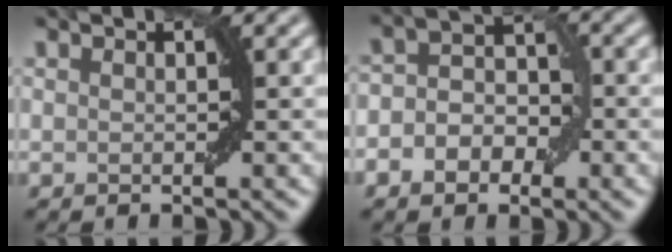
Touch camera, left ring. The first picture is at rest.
{"total": 4.1, "force": [-1.2, 2.8, 2.6], "torque": [-0.025, 0.004, -0.028]}